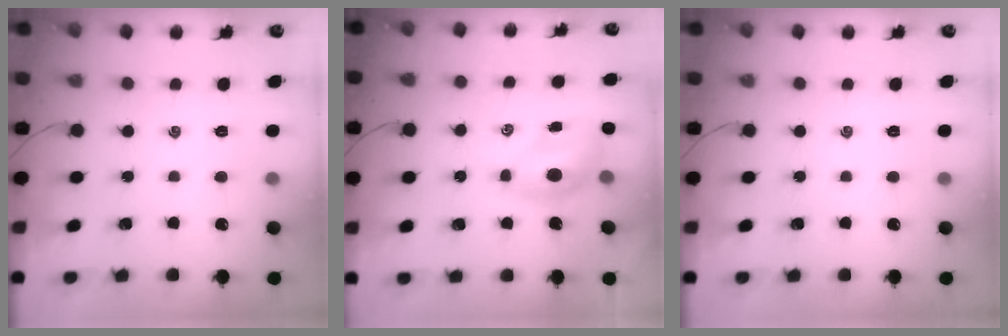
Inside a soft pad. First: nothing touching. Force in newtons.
{"total": 5.7, "press": 5.6, "slide": 0.9}
{"total": 0.0}